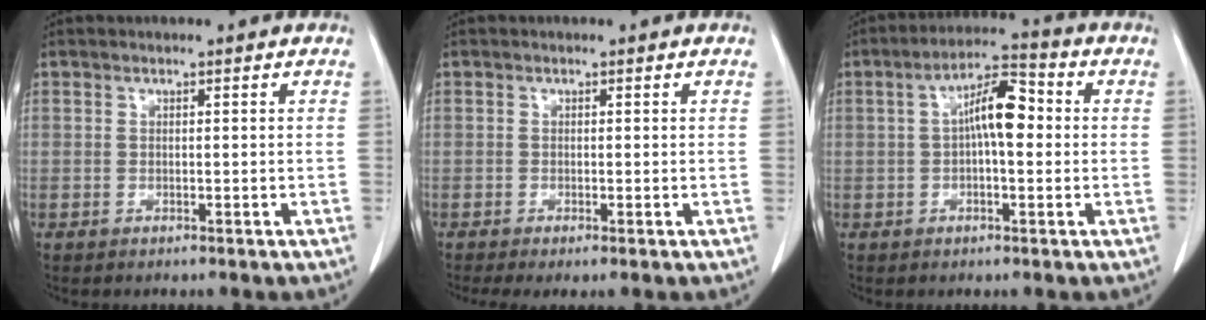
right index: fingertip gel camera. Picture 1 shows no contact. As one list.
[{"total": 2.3, "force": [-0.9, 0.5, 2.0], "torque": [-0.036, -0.007, -0.013]}, {"total": 7.8, "force": [0.7, 2.4, 7.4], "torque": [-0.134, 0.027, 0.006]}]